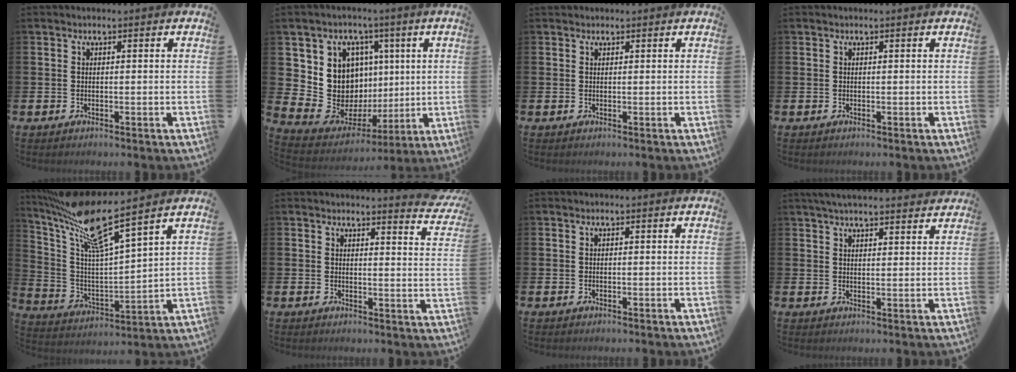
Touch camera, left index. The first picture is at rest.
{"total": 9.9, "force": [2.2, 9.4, 2.4], "torque": [-0.105, -0.041, 0.044]}
{"total": 1.0, "force": [0.8, 0.5, -0.1], "torque": [0.016, -0.003, 0.013]}
{"total": 0.0}
{"total": 11.3, "force": [9.0, 1.4, 6.8], "torque": [-0.164, -0.056, 0.145]}
{"total": 3.3, "force": [3.2, -0.2, 0.3], "torque": [0.011, -0.031, 0.053]}
{"total": 0.0}
{"total": 4.1, "force": [4.0, 0.4, 1.1], "torque": [-0.026, -0.011, 0.072]}